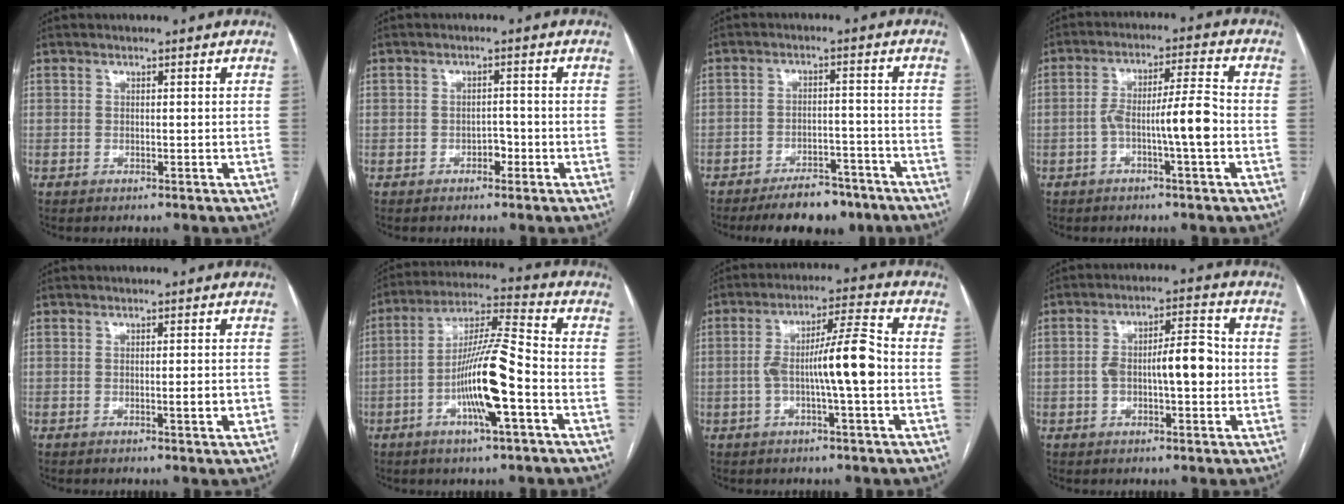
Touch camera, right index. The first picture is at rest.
{"total": 1.9, "force": [-1.0, 1.1, 1.1], "torque": [-0.012, 0.006, -0.016]}
{"total": 8.9, "force": [-7.1, 3.6, 4.1], "torque": [-0.052, 0.005, -0.111]}
{"total": 8.0, "force": [-2.3, 0.1, 7.6], "torque": [-0.135, 0.017, -0.039]}
{"total": 2.3, "force": [-0.6, 0.0, 2.2], "torque": [-0.035, -0.003, -0.009]}
{"total": 13.5, "force": [-4.2, 0.8, 12.8], "torque": [-0.240, 0.005, -0.078]}
{"total": 9.9, "force": [-1.4, 0.6, 9.8], "torque": [-0.169, 0.020, -0.030]}
{"total": 8.6, "force": [-0.7, 2.6, 8.1], "torque": [-0.143, 0.022, -0.010]}